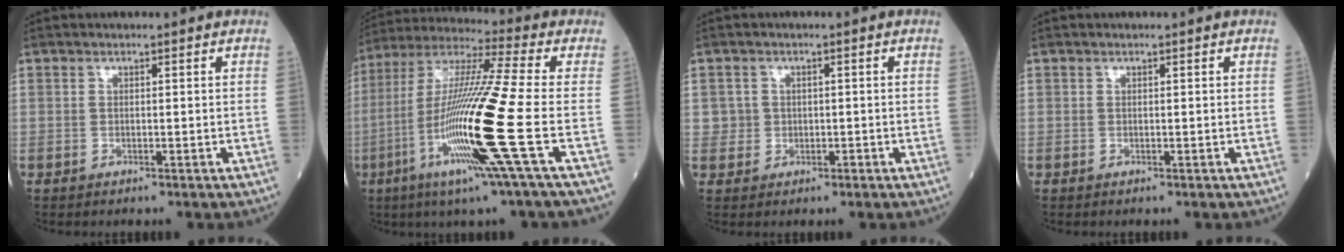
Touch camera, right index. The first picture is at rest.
{"total": 19.4, "force": [-5.7, -1.4, 18.5], "torque": [-0.387, -0.030, -0.124]}
{"total": 2.1, "force": [0.1, 2.1, 0.0], "torque": [0.007, 0.006, 0.001]}
{"total": 0.0}